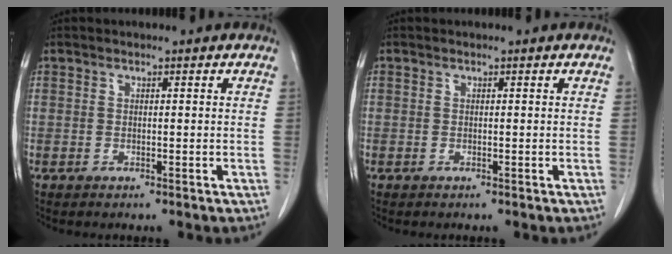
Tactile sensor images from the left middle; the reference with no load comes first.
{"total": 0.0}